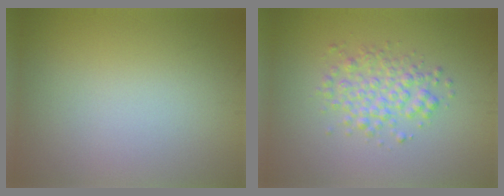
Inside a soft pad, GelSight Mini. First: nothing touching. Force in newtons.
{"total": 3.0, "press": 3.0, "slide": 0.1}